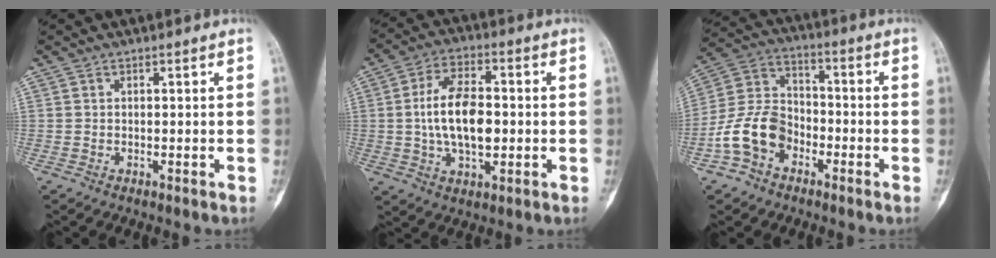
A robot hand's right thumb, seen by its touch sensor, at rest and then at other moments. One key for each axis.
{"total": 12.7, "fx": -0.2, "fy": 6.8, "fz": 10.8, "tx": -0.189, "ty": 0.009, "tz": -0.004}
{"total": 11.6, "fx": -5.1, "fy": 8.2, "fz": 6.4, "tx": -0.114, "ty": 0.048, "tz": -0.106}